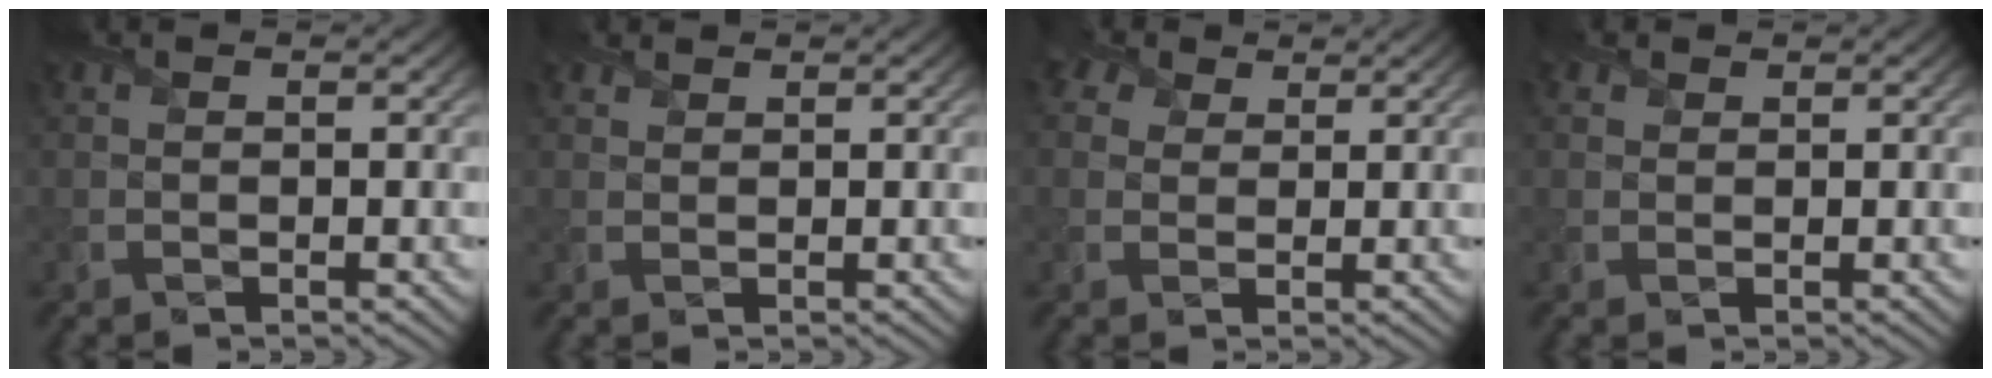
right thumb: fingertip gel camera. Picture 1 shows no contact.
{"total": 1.2, "force": [1.1, 0.5, 0.2], "torque": [-0.008, 0.002, 0.028]}
{"total": 4.2, "force": [2.5, 2.9, 1.8], "torque": [-0.055, 0.012, 0.040]}
{"total": 1.0, "force": [0.8, 0.7, 0.2], "torque": [-0.004, 0.000, 0.016]}